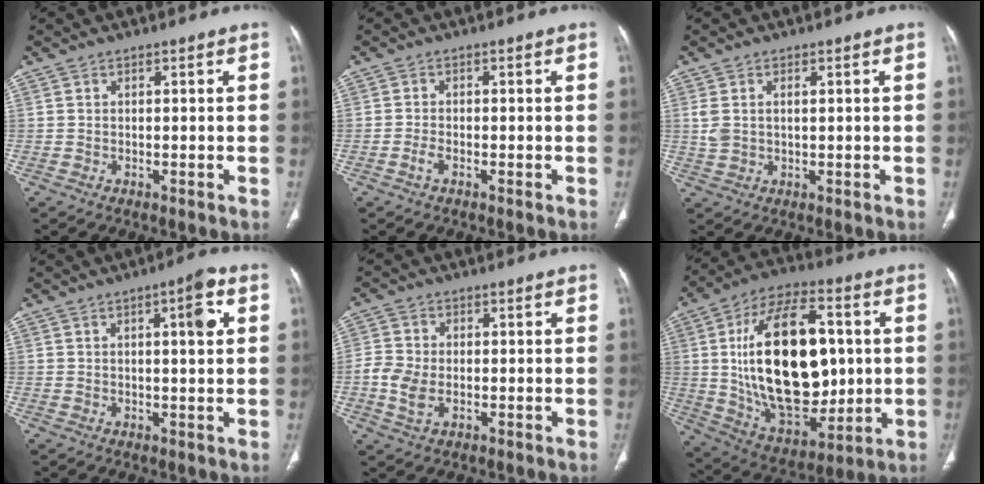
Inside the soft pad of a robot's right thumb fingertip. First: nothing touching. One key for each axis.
{"total": 1.3, "fx": -0.8, "fy": 0.6, "fz": 0.9, "tx": -0.024, "ty": 0.002, "tz": -0.018}
{"total": 4.0, "fx": 0.7, "fy": 2.5, "fz": 3.1, "tx": -0.080, "ty": 0.009, "tz": 0.019}
{"total": 5.5, "fx": 1.4, "fy": 1.4, "fz": 5.2, "tx": -0.073, "ty": 0.003, "tz": 0.018}
{"total": 5.5, "fx": -1.3, "fy": 3.7, "fz": 4.0, "tx": -0.091, "ty": 0.008, "tz": -0.027}
{"total": 28.5, "fx": 2.3, "fy": 15.7, "fz": 23.6, "tx": -0.379, "ty": -0.007, "tz": 0.050}